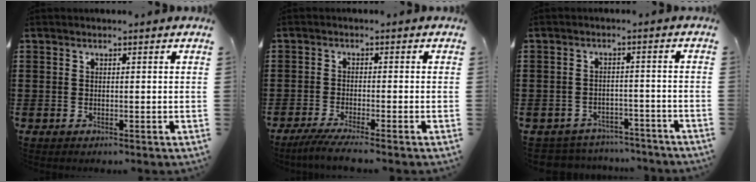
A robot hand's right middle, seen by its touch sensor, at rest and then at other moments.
{"total": 2.8, "force": [-2.3, -0.3, 1.6], "torque": [-0.034, -0.007, -0.044]}
{"total": 3.4, "force": [-3.4, 0.5, -0.2], "torque": [-0.005, 0.000, -0.073]}